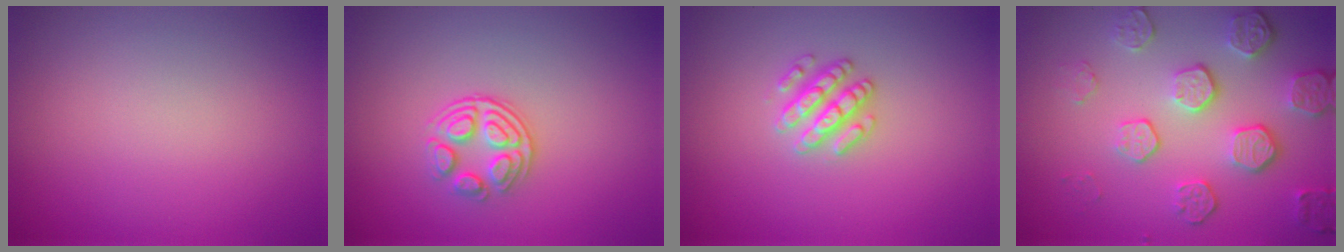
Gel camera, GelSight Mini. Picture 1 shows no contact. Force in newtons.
{"total": 3.1, "press": 2.6, "slide": 1.8}
{"total": 2.5, "press": 2.5, "slide": 0.4}
{"total": 5.4, "press": 4.1, "slide": 3.5}